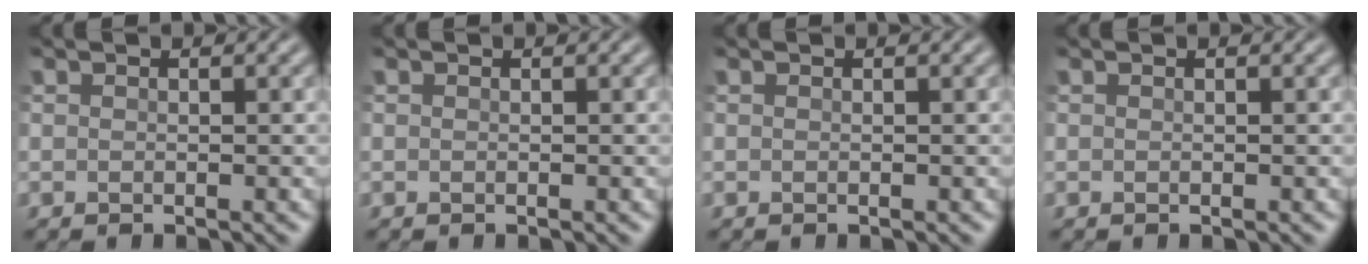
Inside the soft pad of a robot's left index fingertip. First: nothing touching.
{"total": 0.0}
{"total": 0.0}
{"total": 0.0}